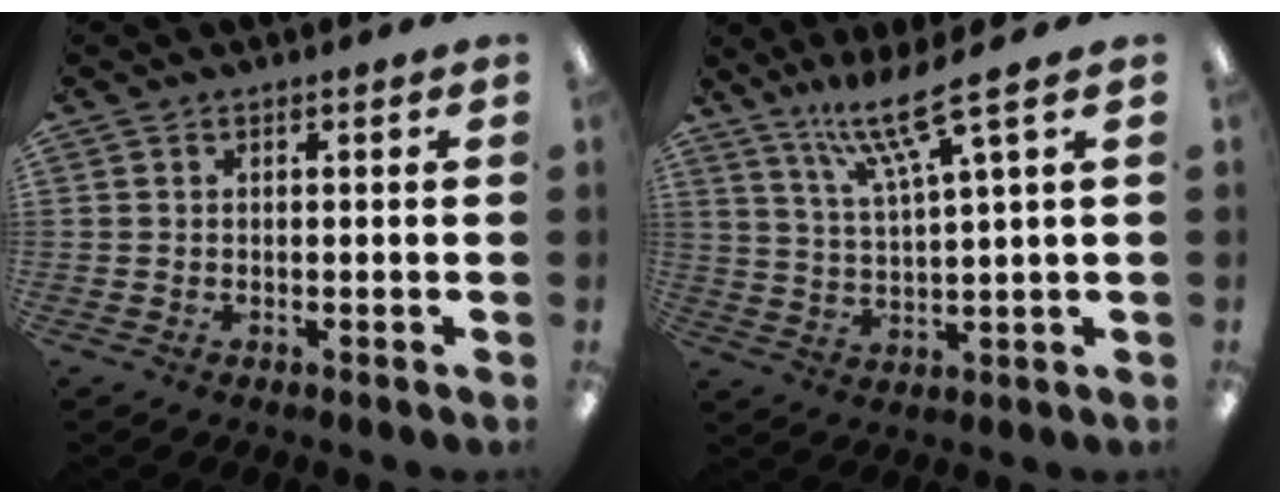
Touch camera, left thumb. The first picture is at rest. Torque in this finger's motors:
{"motor_torque": [0.11, -0.12, -0.21, -0.29, 0.01]}